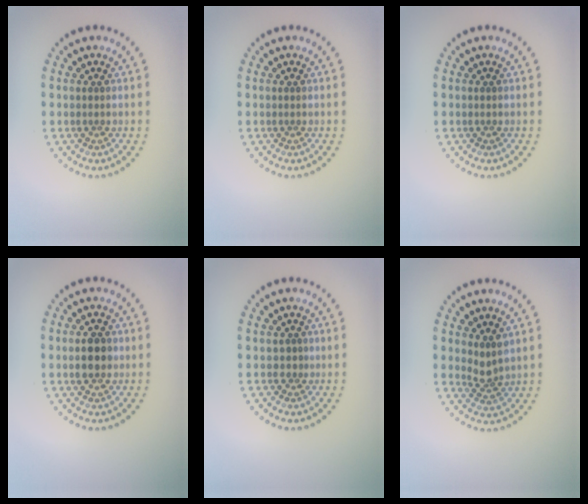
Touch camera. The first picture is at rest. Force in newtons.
{"total": 0.0}
{"total": 0.0}
{"total": 2.9, "press": 2.9, "slide": 0.1}
{"total": 0.6, "press": 0.4, "slide": 0.5}
{"total": 1.9, "press": 1.4, "slide": 1.3}